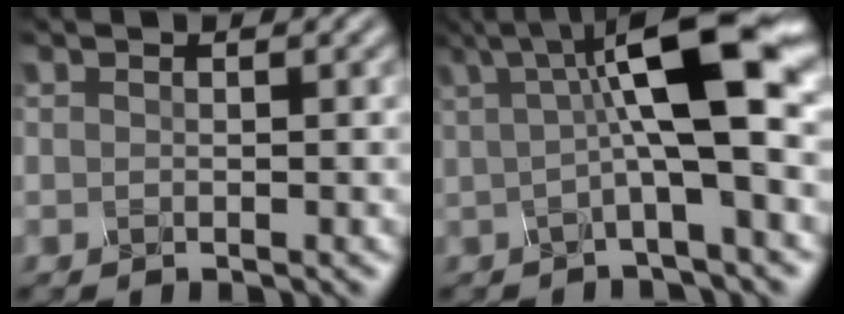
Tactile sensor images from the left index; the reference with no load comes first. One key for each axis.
{"total": 8.3, "fx": 1.4, "fy": 1.7, "fz": 8.0, "tx": -0.124, "ty": 0.014, "tz": 0.014}